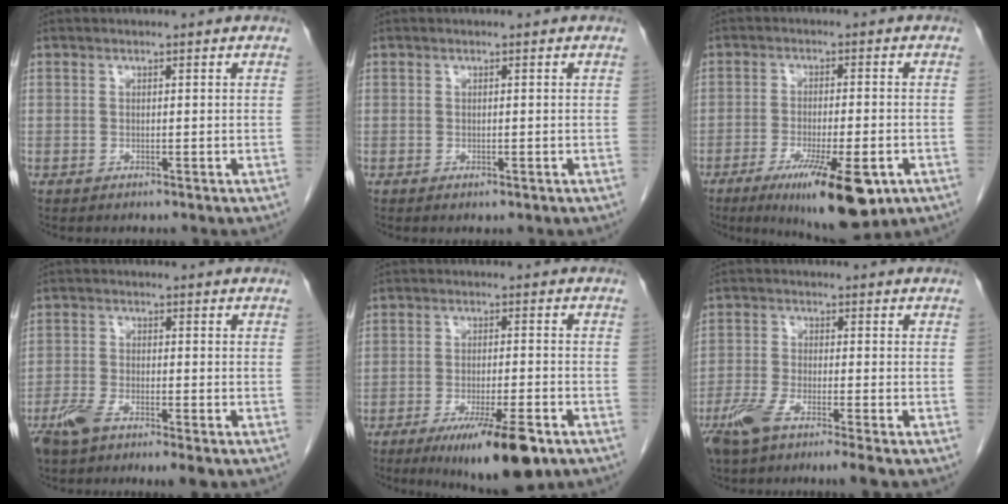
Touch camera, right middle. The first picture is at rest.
{"total": 0.7, "force": [-0.4, 0.4, 0.5], "torque": [-0.008, -0.001, -0.002]}
{"total": 12.8, "force": [-6.9, 2.6, 10.5], "torque": [-0.148, -0.022, -0.099]}
{"total": 6.7, "force": [-4.4, 1.6, 4.8], "torque": [-0.088, -0.011, -0.078]}
{"total": 11.4, "force": [-6.9, 1.7, 8.9], "torque": [-0.135, -0.021, -0.103]}
{"total": 6.4, "force": [-4.3, 0.4, 4.7], "torque": [-0.095, -0.010, -0.083]}